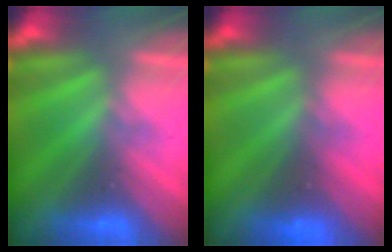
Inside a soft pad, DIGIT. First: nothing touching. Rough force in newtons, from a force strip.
{"total": 2.4}